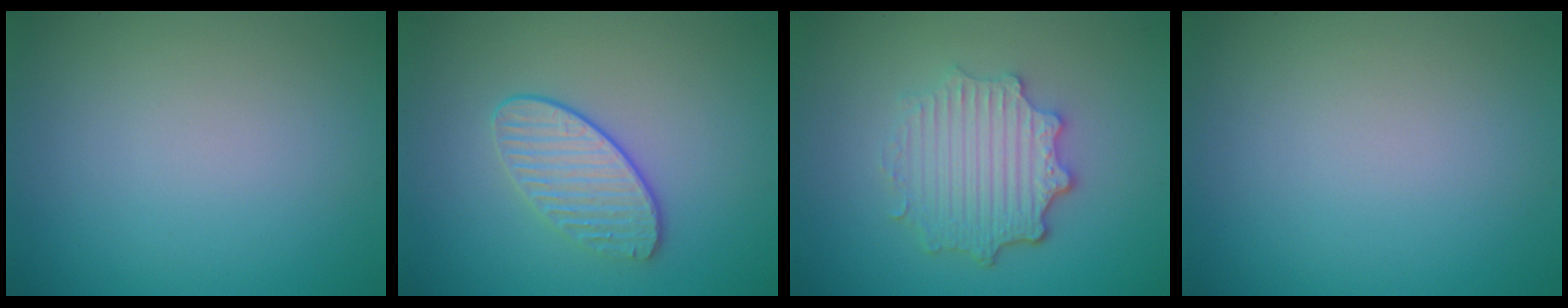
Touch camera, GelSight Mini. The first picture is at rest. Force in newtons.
{"total": 2.7, "press": 2.4, "slide": 1.2}
{"total": 4.7, "press": 3.7, "slide": 2.9}
{"total": 0.0}